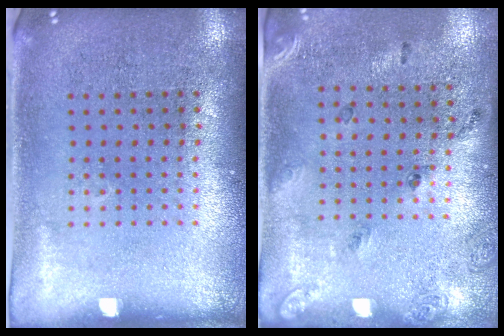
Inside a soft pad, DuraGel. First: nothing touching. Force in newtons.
{"total": 1.7, "press": 1.0, "slide": 1.4}